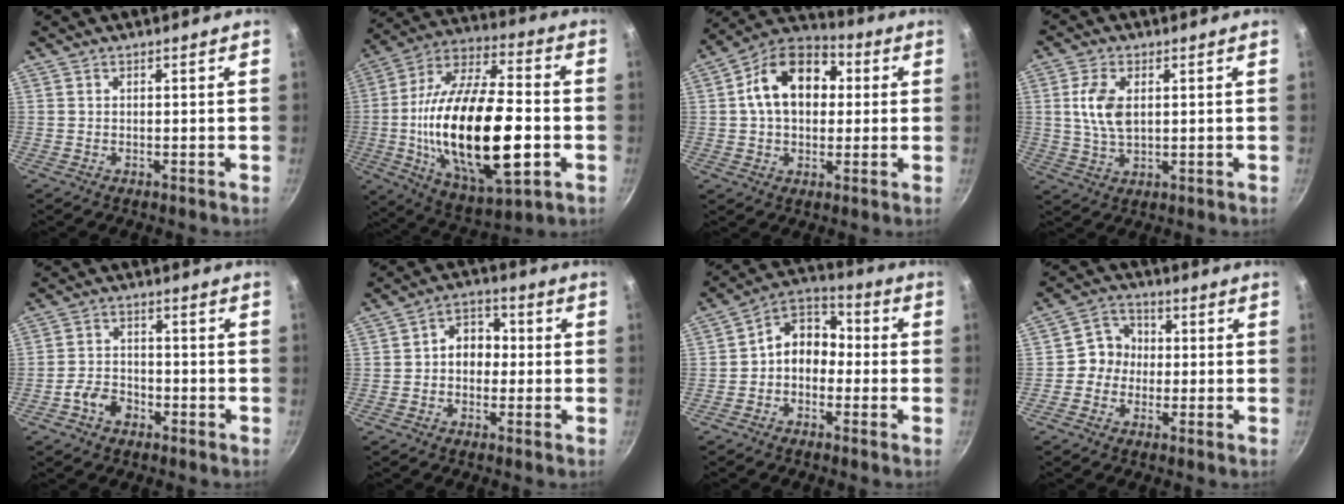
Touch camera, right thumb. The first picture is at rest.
{"total": 29.8, "force": [-4.3, 13.1, 26.4], "torque": [-0.474, 0.015, -0.069]}
{"total": 16.0, "force": [2.7, 11.2, 11.0], "torque": [-0.148, 0.029, 0.023]}
{"total": 7.5, "force": [1.4, 4.3, 6.0], "torque": [-0.113, -0.001, 0.027]}
{"total": 5.1, "force": [-2.8, 3.5, 2.4], "torque": [-0.033, 0.031, -0.052]}
{"total": 7.0, "force": [-0.1, 5.6, 4.3], "torque": [-0.018, 0.021, -0.015]}
{"total": 9.3, "force": [-1.2, 7.3, 5.6], "torque": [-0.049, 0.044, -0.045]}
{"total": 6.3, "force": [-0.6, 5.8, 2.2], "torque": [0.006, 0.019, -0.027]}